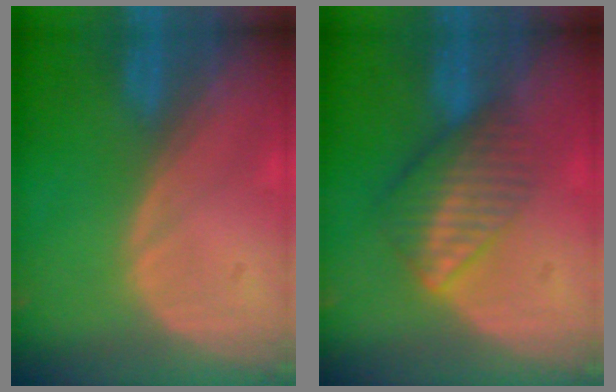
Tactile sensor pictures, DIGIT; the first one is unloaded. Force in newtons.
{"total": 6.7, "press": 5.9, "slide": 3.1}